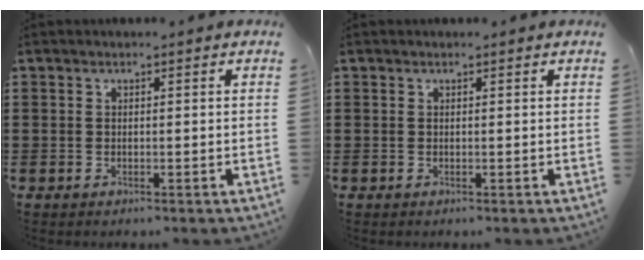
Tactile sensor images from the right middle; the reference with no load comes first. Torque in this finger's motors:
{"motor_torque": [0.10, -0.13, 0.04, 0.02]}